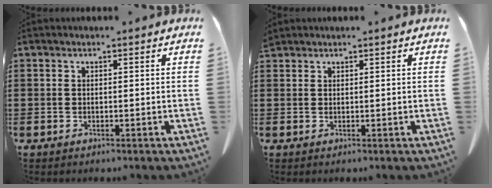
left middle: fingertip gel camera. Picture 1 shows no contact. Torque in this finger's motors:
{"motor_torque": [0.11, 0.09, 0.02, 0.05]}